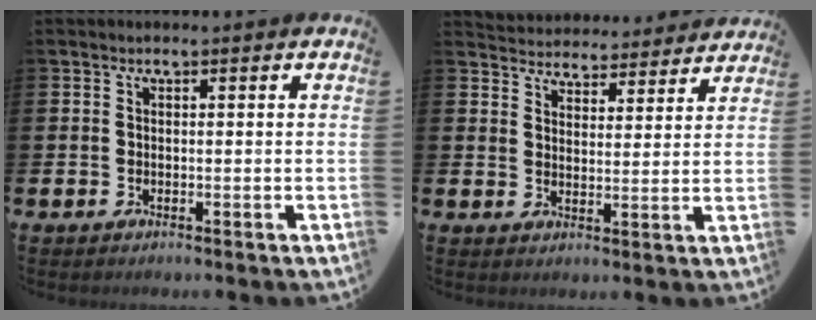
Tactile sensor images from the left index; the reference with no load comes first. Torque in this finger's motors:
{"motor_torque": [1.04, -1.09, 0.29, 0.00]}